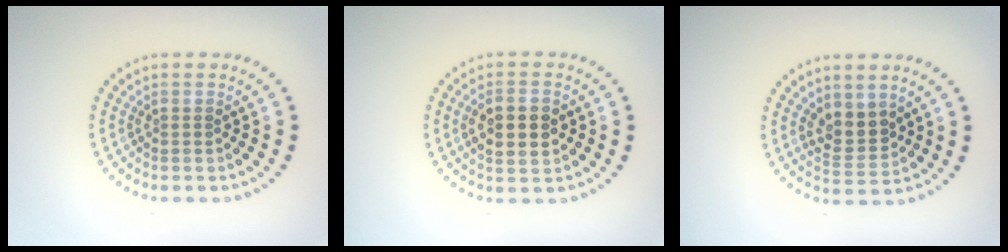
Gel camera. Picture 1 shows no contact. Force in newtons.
{"total": 3.5, "press": 3.5, "slide": 0.4}
{"total": 2.9, "press": 2.7, "slide": 1.1}